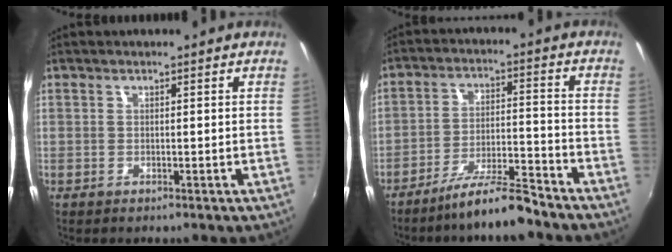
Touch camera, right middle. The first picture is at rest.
{"total": 9.6, "force": [-8.2, 0.6, 5.0], "torque": [-0.099, 0.005, -0.141]}